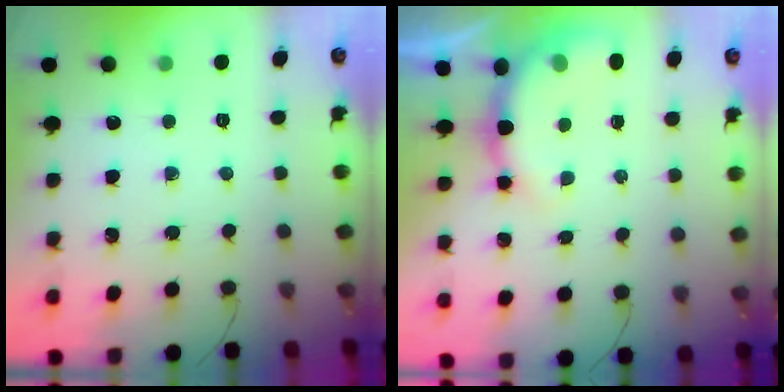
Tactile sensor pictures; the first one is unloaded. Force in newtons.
{"total": 8.0, "press": 8.0, "slide": 1.1}